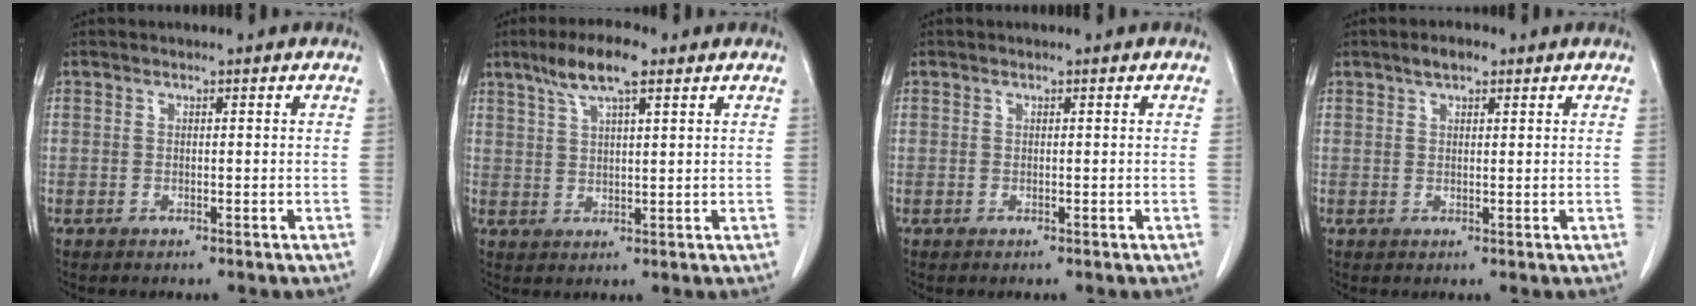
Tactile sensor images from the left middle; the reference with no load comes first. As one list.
[{"total": 7.1, "force": [4.5, 1.2, 5.3], "torque": [-0.107, 0.012, 0.082]}, {"total": 0.0}, {"total": 2.6, "force": [1.7, 1.1, 1.6], "torque": [-0.030, 0.007, 0.029]}]